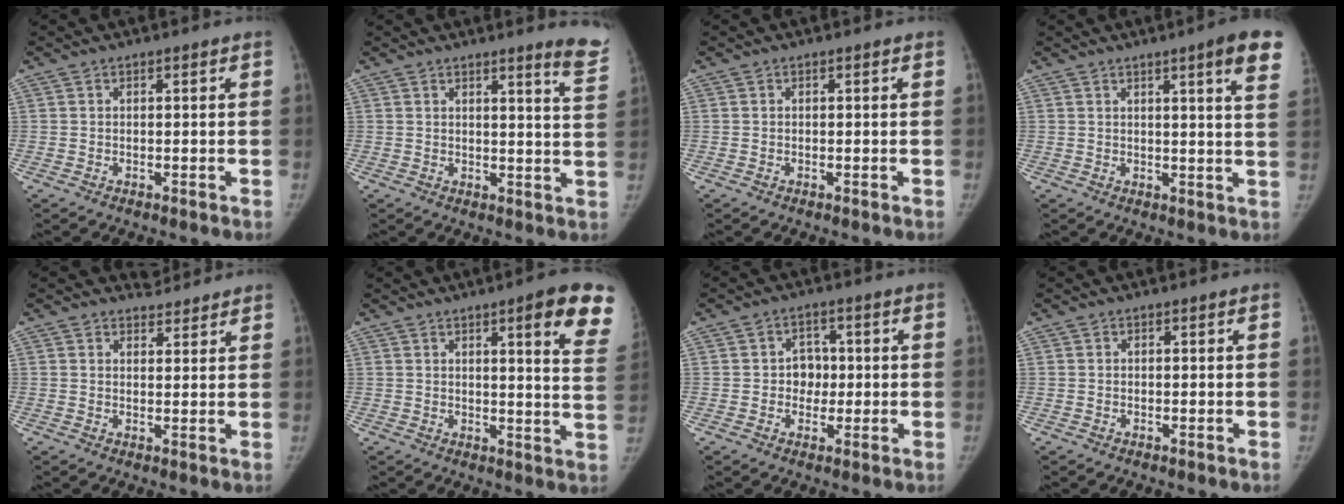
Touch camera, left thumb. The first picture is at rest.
{"total": 7.7, "force": [6.3, -0.2, 4.4], "torque": [-0.039, -0.051, 0.055]}
{"total": 0.0}
{"total": 9.6, "force": [5.6, 0.4, 7.9], "torque": [-0.090, -0.022, 0.056]}
{"total": 3.0, "force": [2.7, 1.1, -0.4], "torque": [0.023, -0.023, 0.033]}
{"total": 13.8, "force": [7.9, 2.3, 11.0], "torque": [-0.108, -0.038, 0.084]}
{"total": 4.5, "force": [0.0, 3.8, 2.3], "torque": [-0.002, 0.009, -0.006]}
{"total": 0.0}